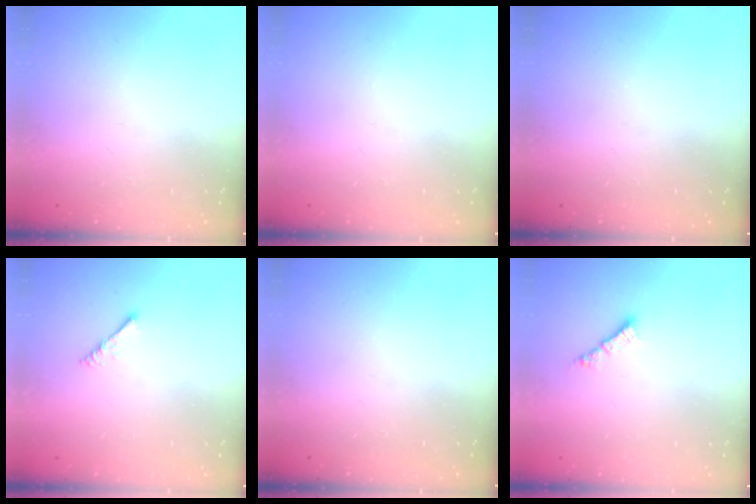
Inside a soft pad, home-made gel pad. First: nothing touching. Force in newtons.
{"total": 0.0}
{"total": 0.0}
{"total": 1.7, "press": 1.6, "slide": 0.4}
{"total": 0.0}
{"total": 2.4, "press": 2.4, "slide": 0.2}